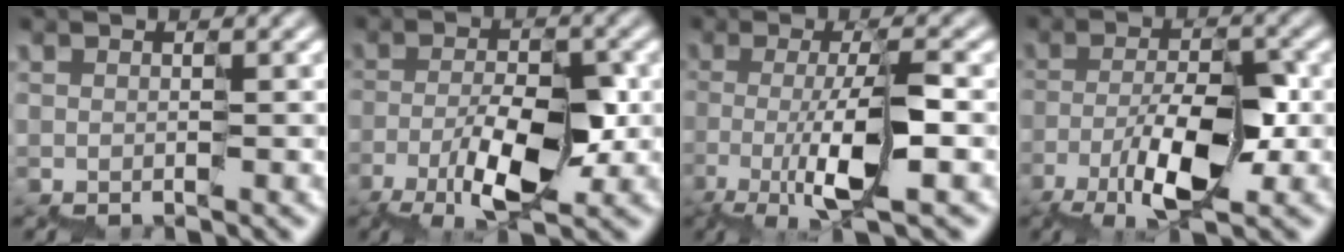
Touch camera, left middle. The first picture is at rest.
{"total": 5.3, "force": [-2.1, 2.1, 4.5], "torque": [-0.078, 0.005, -0.036]}
{"total": 5.7, "force": [-1.2, 1.3, 5.5], "torque": [-0.093, -0.003, -0.021]}
{"total": 5.8, "force": [-2.5, 2.0, 4.8], "torque": [-0.084, 0.009, -0.046]}